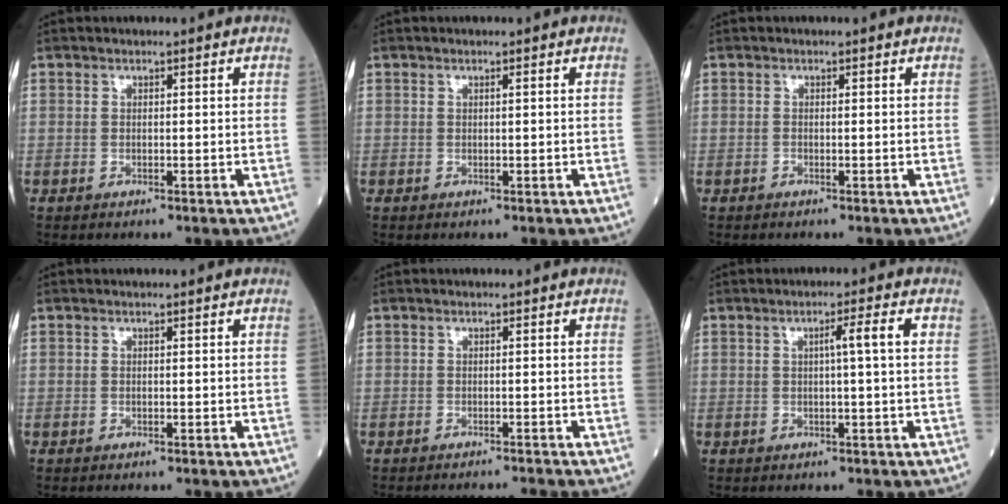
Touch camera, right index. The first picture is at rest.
{"total": 0.0}
{"total": 0.0}
{"total": 0.0}
{"total": 3.3, "force": [-3.1, -1.1, 0.2], "torque": [0.002, -0.008, -0.041]}
{"total": 3.4, "force": [0.6, -0.5, 3.3], "torque": [-0.052, 0.008, 0.009]}